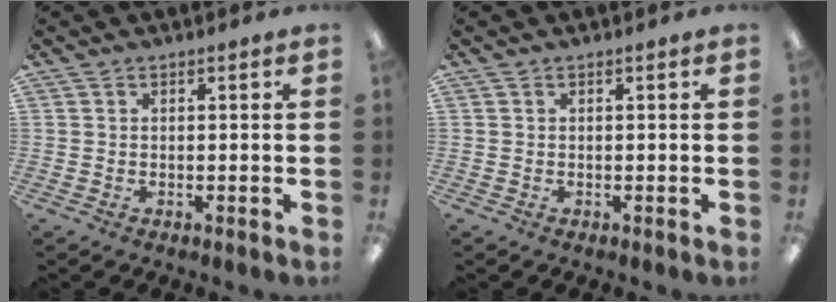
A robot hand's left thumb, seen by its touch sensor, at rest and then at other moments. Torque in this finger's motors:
{"motor_torque": [0.00, 0.00, 0.00, 0.00, 0.00]}